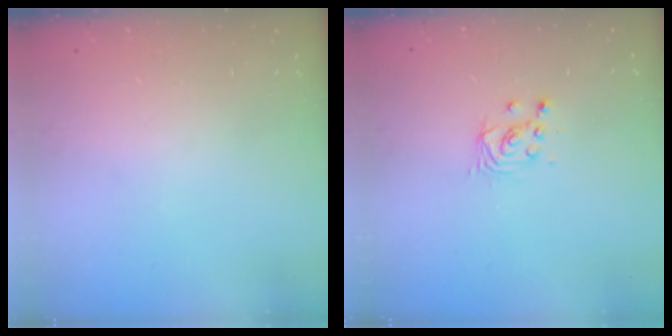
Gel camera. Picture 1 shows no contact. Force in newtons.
{"total": 2.6, "press": 2.6, "slide": 0.1}